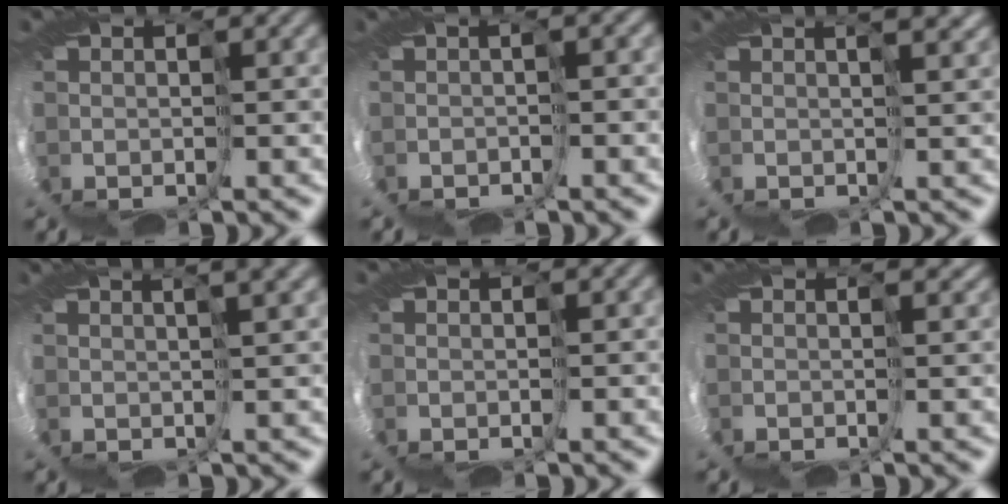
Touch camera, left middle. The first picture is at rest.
{"total": 2.9, "force": [-1.6, -2.0, -1.3], "torque": [0.022, -0.010, -0.005]}
{"total": 2.3, "force": [1.2, -1.9, 0.6], "torque": [-0.011, -0.003, 0.028]}
{"total": 3.3, "force": [2.0, -1.5, 2.1], "torque": [-0.033, 0.010, 0.041]}
{"total": 0.0}
{"total": 2.4, "force": [0.3, -2.0, -1.4], "torque": [0.016, -0.005, 0.013]}